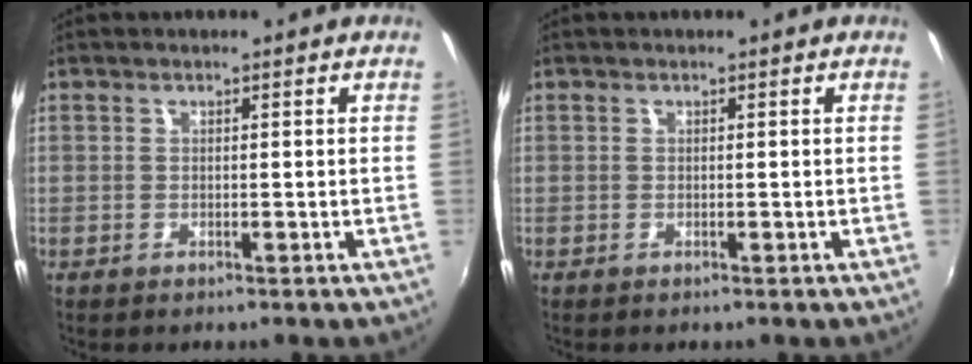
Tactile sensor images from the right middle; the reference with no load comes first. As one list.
[{"total": 0.0}]